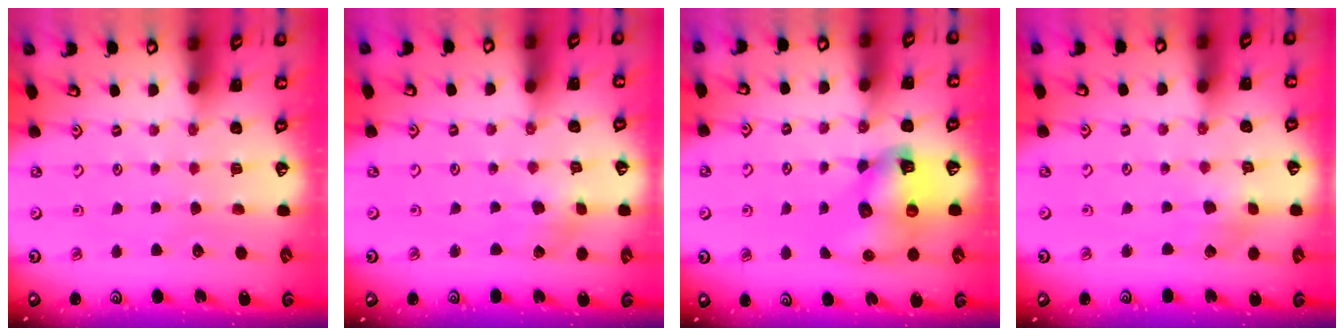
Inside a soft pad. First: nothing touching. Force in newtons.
{"total": 2.4, "press": 2.3, "slide": 0.6}
{"total": 11.0, "press": 10.9, "slide": 1.8}
{"total": 2.9, "press": 2.9, "slide": 0.2}